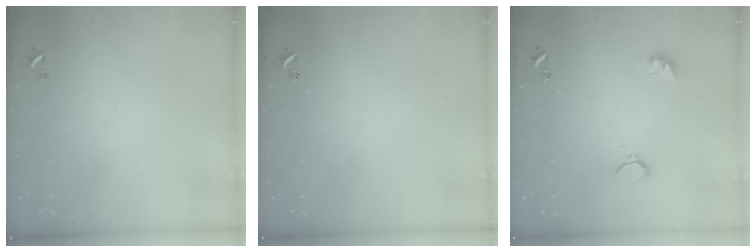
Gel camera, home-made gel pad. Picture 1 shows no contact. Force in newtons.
{"total": 0.0}
{"total": 2.8, "press": 2.7, "slide": 0.6}